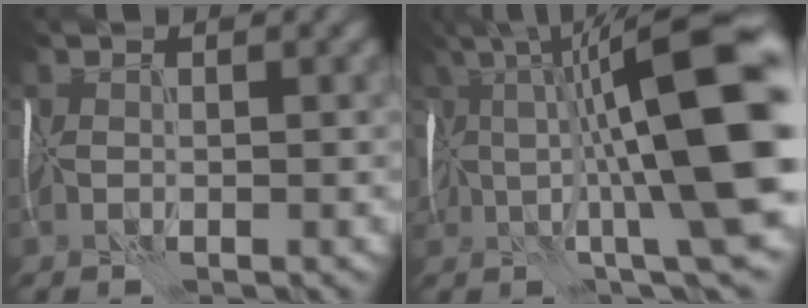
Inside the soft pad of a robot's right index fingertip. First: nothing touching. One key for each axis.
{"total": 15.9, "fx": 2.1, "fy": 3.6, "fz": 15.3, "tx": -0.213, "ty": 0.029, "tz": 0.049}